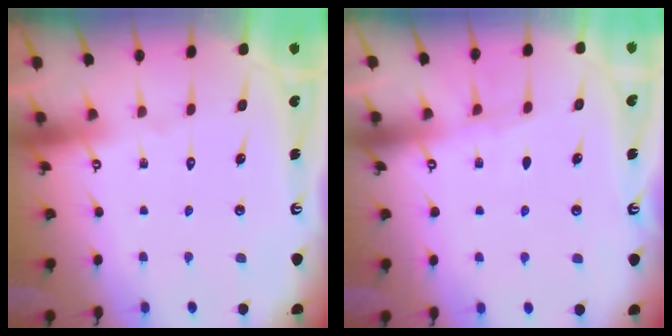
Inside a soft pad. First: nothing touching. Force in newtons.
{"total": 4.2, "press": 4.2, "slide": 0.6}